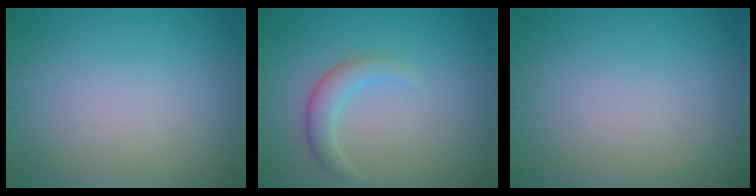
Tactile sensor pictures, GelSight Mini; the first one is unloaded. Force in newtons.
{"total": 2.4, "press": 2.4, "slide": 0.2}
{"total": 0.0}